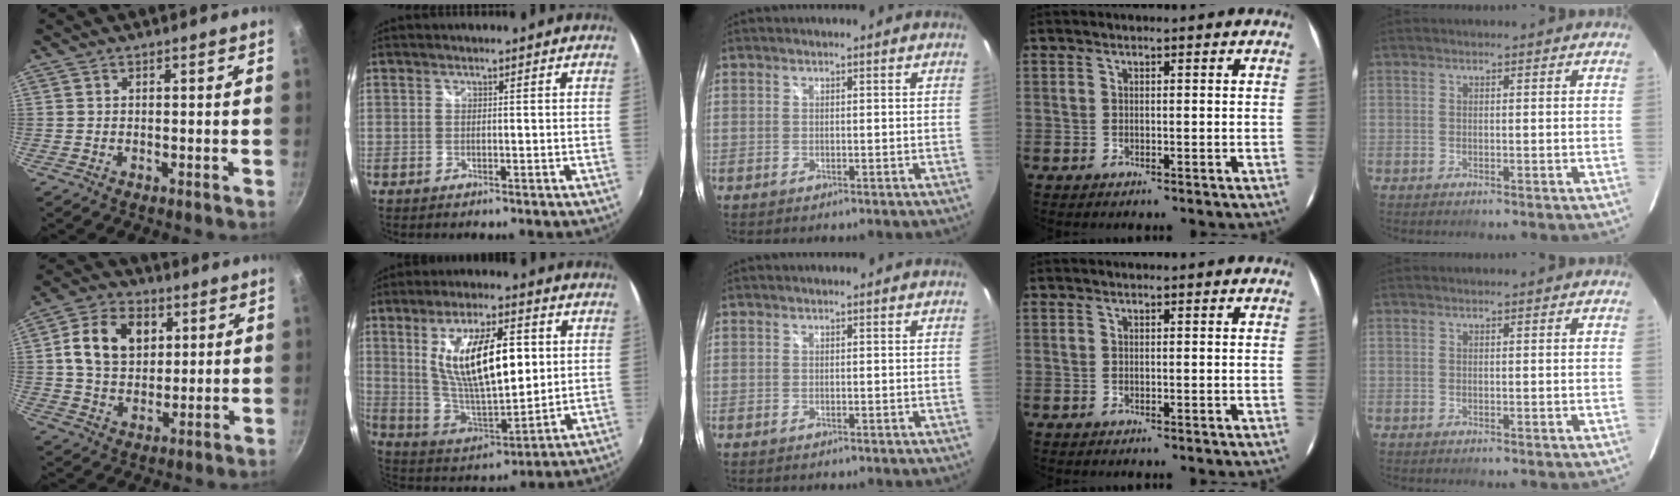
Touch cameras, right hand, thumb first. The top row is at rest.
{"thumb": {"total": 12.7, "force": [3.3, 9.4, 7.9], "torque": [-0.117, 0.000, 0.050]}, "index": {"total": 18.5, "force": [4.4, 6.7, 16.7], "torque": [-0.295, -0.003, 0.091]}}